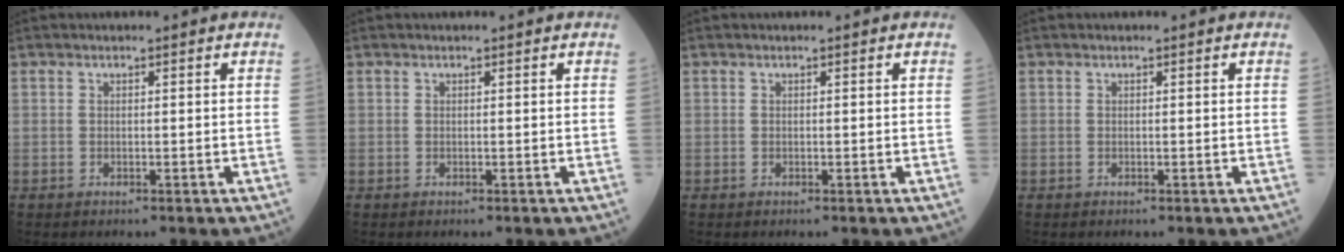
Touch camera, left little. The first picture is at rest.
{"total": 0.0}
{"total": 0.0}
{"total": 0.0}